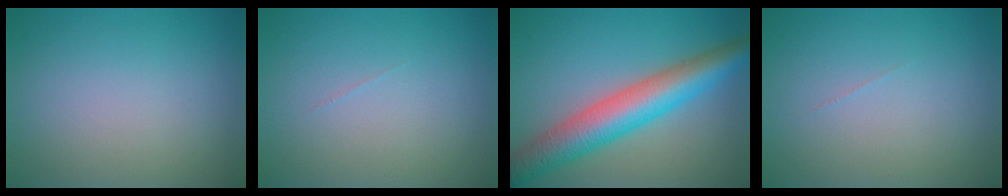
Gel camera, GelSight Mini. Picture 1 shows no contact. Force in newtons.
{"total": 0.0}
{"total": 7.9, "press": 7.9, "slide": 0.2}
{"total": 0.0}